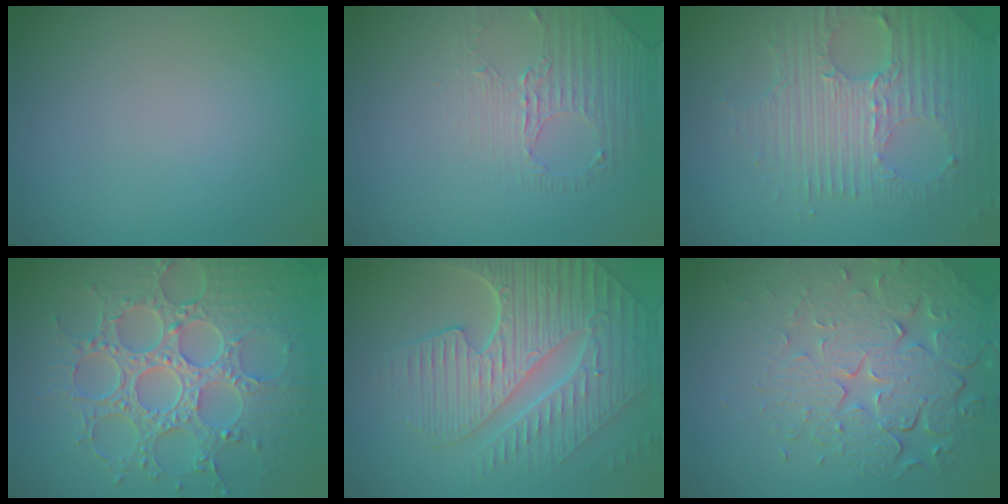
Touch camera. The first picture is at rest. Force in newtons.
{"total": 1.6, "press": 1.0, "slide": 1.2}
{"total": 6.8, "press": 4.6, "slide": 5.0}
{"total": 8.9, "press": 6.5, "slide": 6.1}
{"total": 9.1, "press": 6.1, "slide": 6.7}
{"total": 7.6, "press": 5.5, "slide": 5.3}